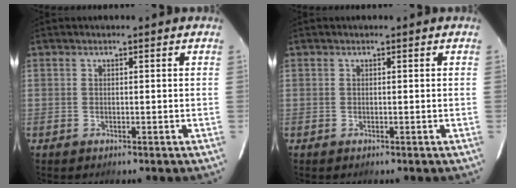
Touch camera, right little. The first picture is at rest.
{"total": 0.0}